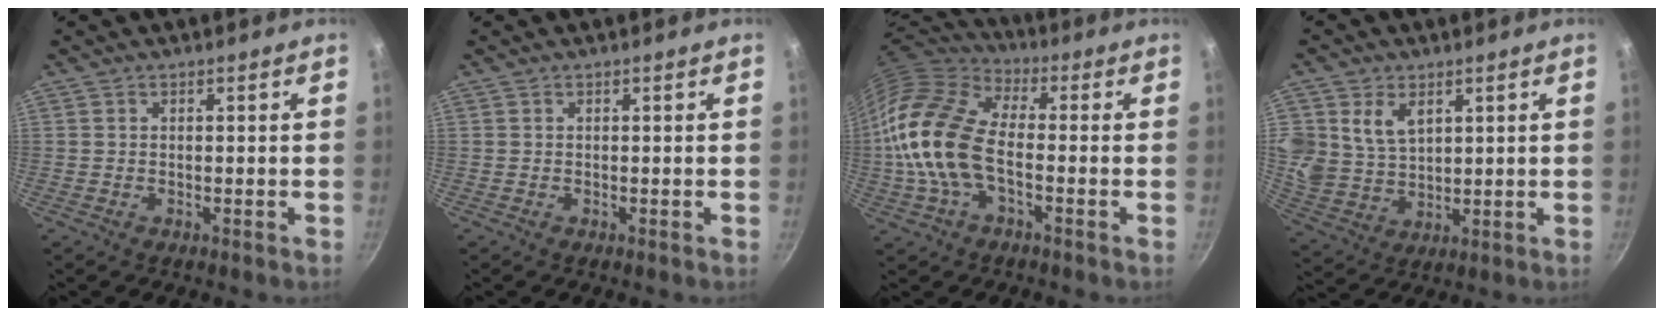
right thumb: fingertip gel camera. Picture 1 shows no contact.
{"total": 0.0}
{"total": 17.4, "force": [-2.2, 9.8, 14.3], "torque": [-0.267, 0.029, -0.057]}
{"total": 9.7, "force": [3.9, 7.1, 5.2], "torque": [-0.089, -0.023, 0.086]}